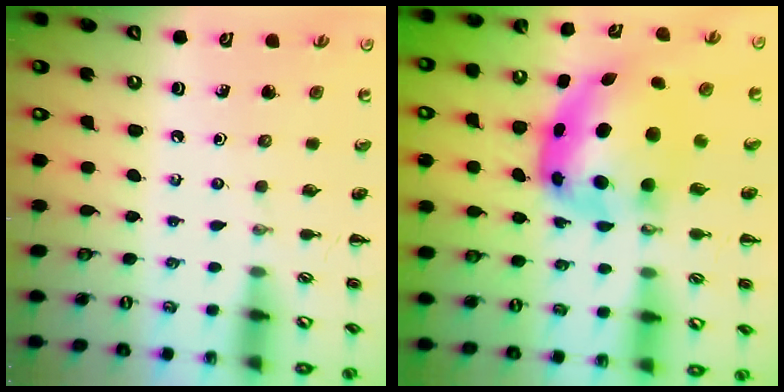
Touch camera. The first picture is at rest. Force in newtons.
{"total": 7.7, "press": 7.4, "slide": 2.2}